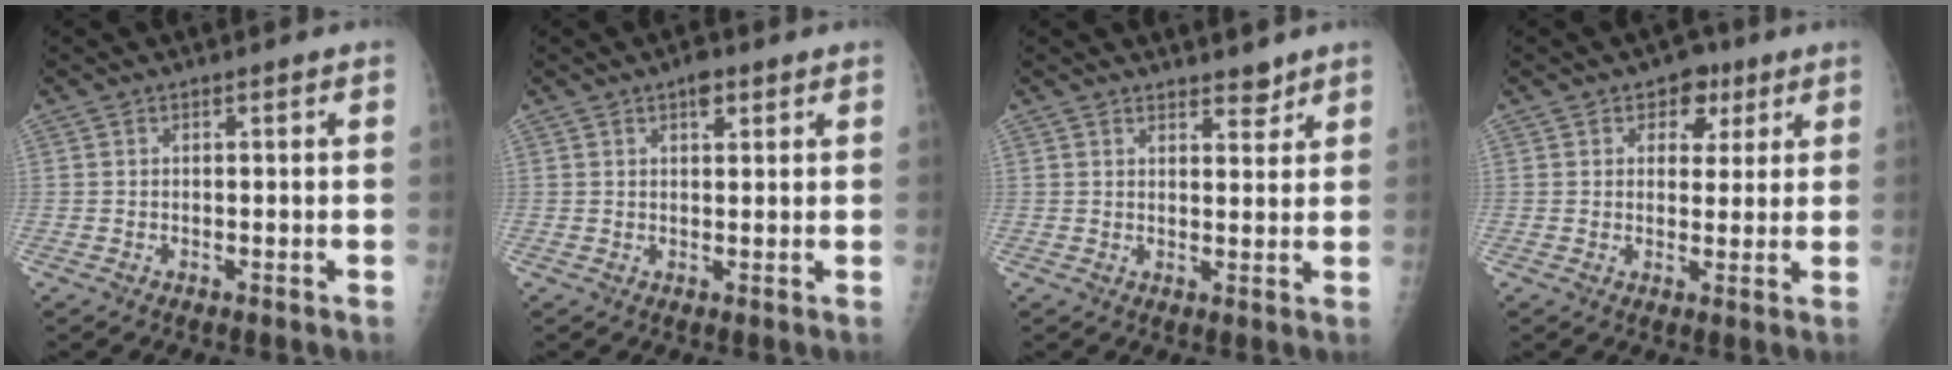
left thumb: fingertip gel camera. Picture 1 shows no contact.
{"total": 2.8, "force": [1.6, 1.4, 1.9], "torque": [-0.018, -0.005, 0.023]}
{"total": 3.0, "force": [2.6, 1.1, 1.1], "torque": [-0.002, -0.019, 0.037]}
{"total": 4.4, "force": [2.2, 3.4, 1.8], "torque": [0.006, -0.007, 0.028]}